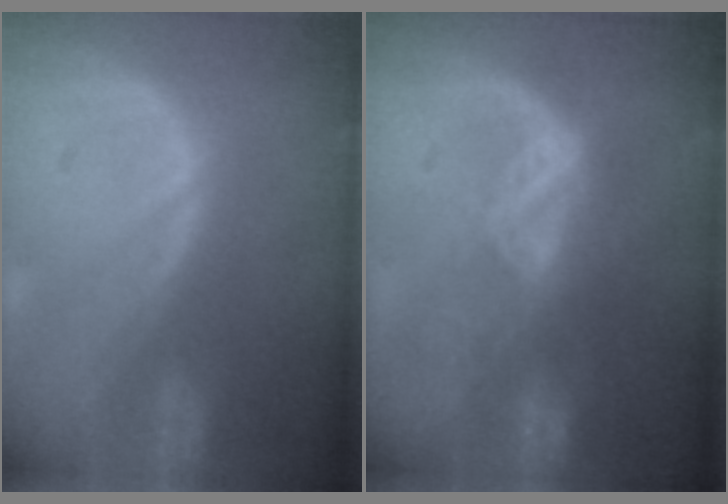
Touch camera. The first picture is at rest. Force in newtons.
{"total": 6.7, "press": 5.9, "slide": 3.2}